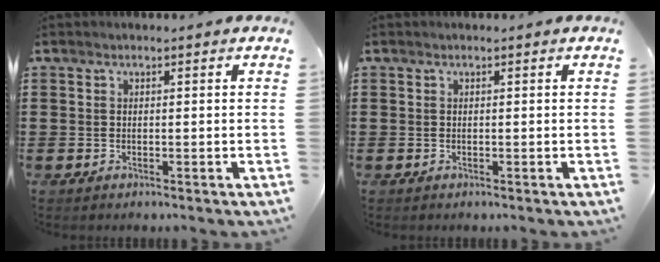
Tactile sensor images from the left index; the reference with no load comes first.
{"total": 0.0}